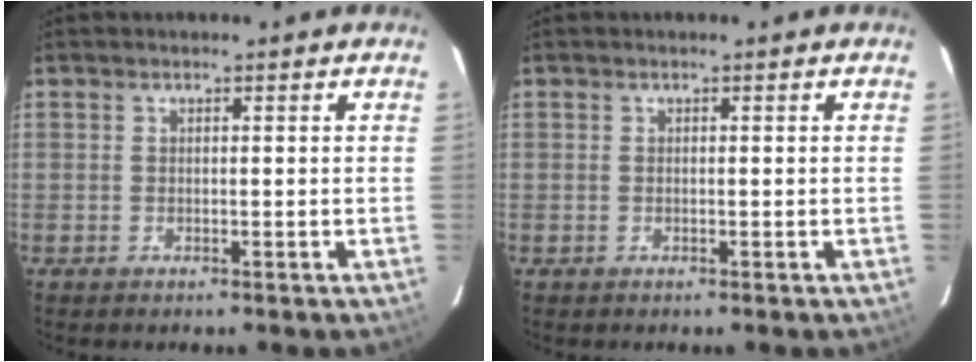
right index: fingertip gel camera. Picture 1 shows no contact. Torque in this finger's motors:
{"motor_torque": [0.00, 0.00, 0.00, 0.00]}